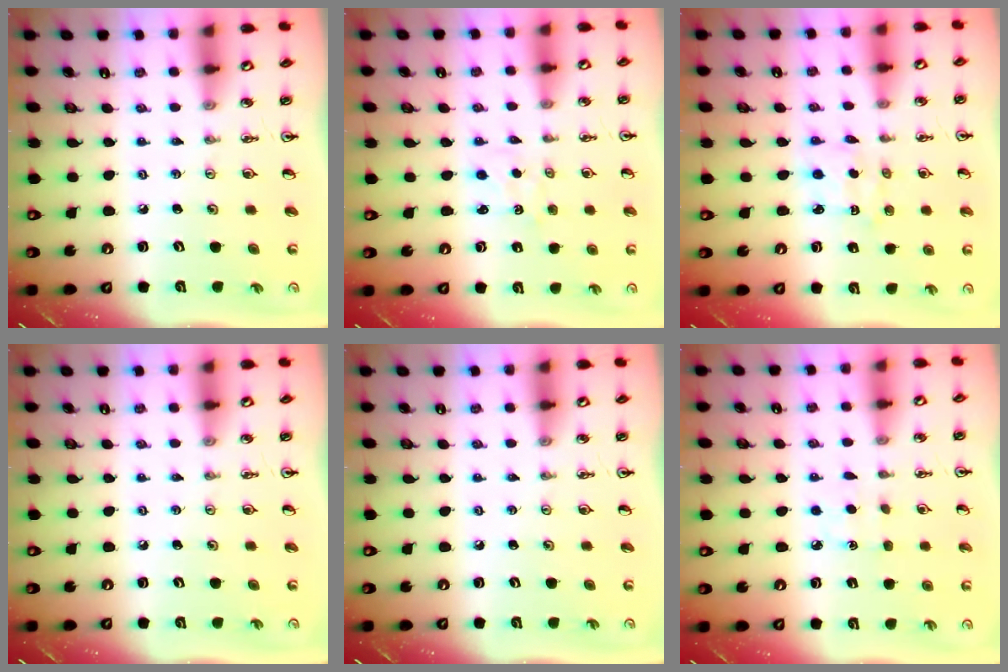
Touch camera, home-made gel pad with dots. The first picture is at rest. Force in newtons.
{"total": 1.2, "press": 1.1, "slide": 0.2}
{"total": 2.3, "press": 2.3, "slide": 0.4}
{"total": 0.0}
{"total": 0.0}
{"total": 2.9, "press": 2.9, "slide": 0.3}